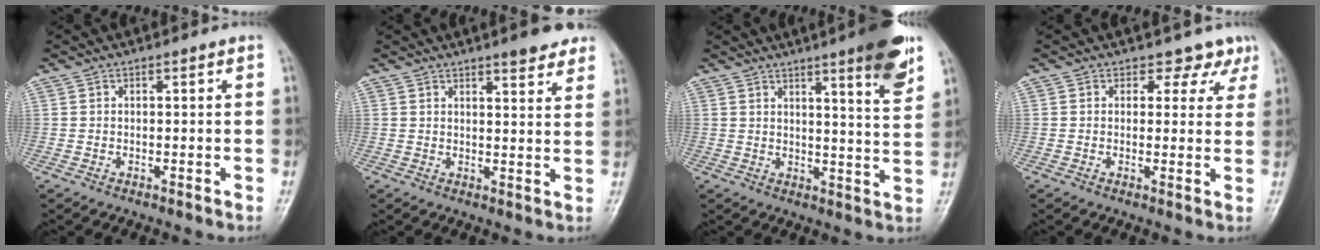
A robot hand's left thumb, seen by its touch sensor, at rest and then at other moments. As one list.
[{"total": 6.9, "force": [5.4, 1.5, 4.1], "torque": [-0.033, -0.025, 0.061]}, {"total": 10.6, "force": [6.4, 1.0, 8.3], "torque": [-0.100, -0.038, 0.085]}, {"total": 4.2, "force": [3.2, 2.7, 0.2], "torque": [0.027, -0.021, 0.022]}]